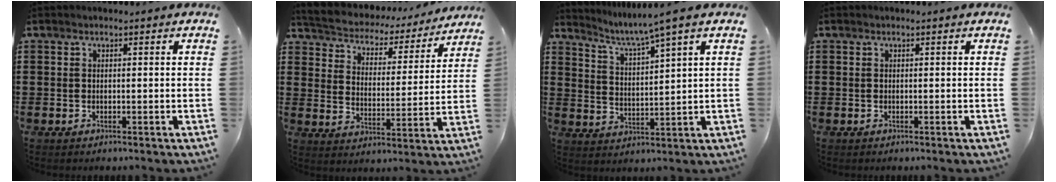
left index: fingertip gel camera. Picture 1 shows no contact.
{"total": 3.8, "force": [3.7, 0.8, -0.1], "torque": [-0.025, -0.031, 0.055]}
{"total": 4.2, "force": [3.2, -1.0, 2.4], "torque": [-0.061, -0.025, 0.047]}
{"total": 0.0}